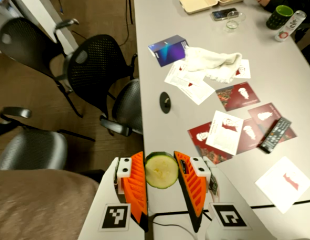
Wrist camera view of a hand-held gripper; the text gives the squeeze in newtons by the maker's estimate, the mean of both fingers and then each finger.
{"total": 8.9, "left": 8.6, "right": 9.2}